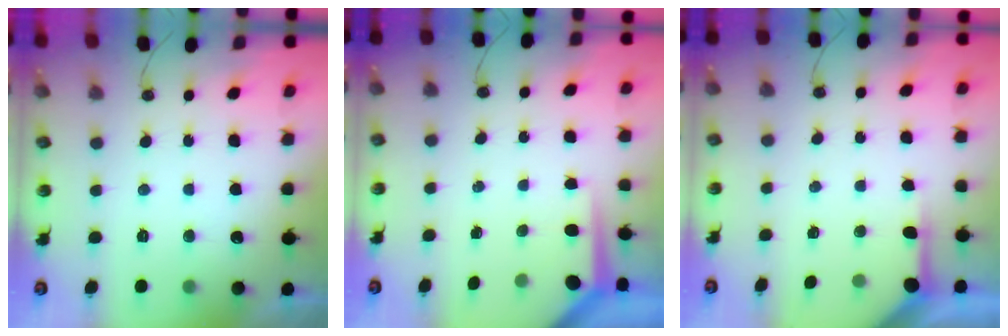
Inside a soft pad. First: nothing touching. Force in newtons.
{"total": 3.9, "press": 3.9, "slide": 0.2}
{"total": 3.5, "press": 3.5, "slide": 0.3}